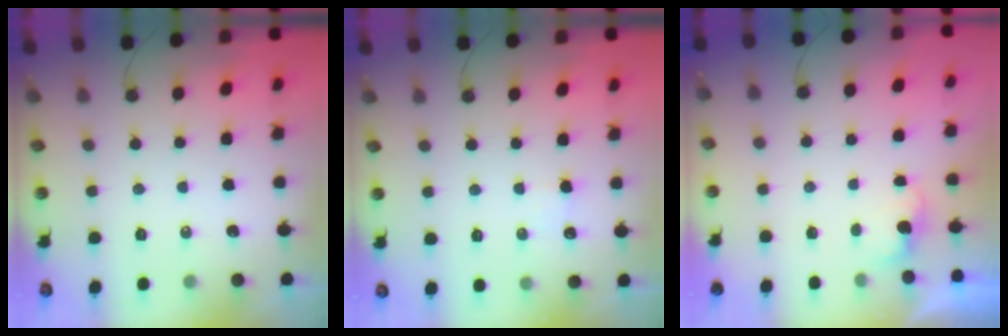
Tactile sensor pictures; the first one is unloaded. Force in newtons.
{"total": 5.7, "press": 5.6, "slide": 1.2}
{"total": 1.8, "press": 1.6, "slide": 0.8}